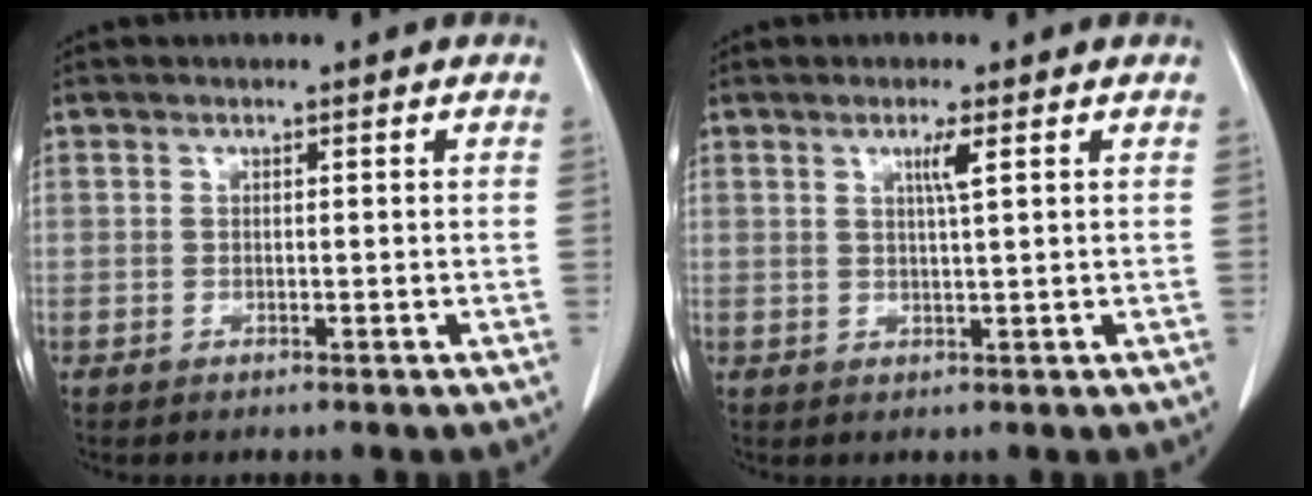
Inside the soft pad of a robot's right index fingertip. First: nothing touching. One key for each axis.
{"total": 2.3, "fx": 1.0, "fy": -0.5, "fz": 2.0, "tx": -0.039, "ty": -0.004, "tz": 0.018}